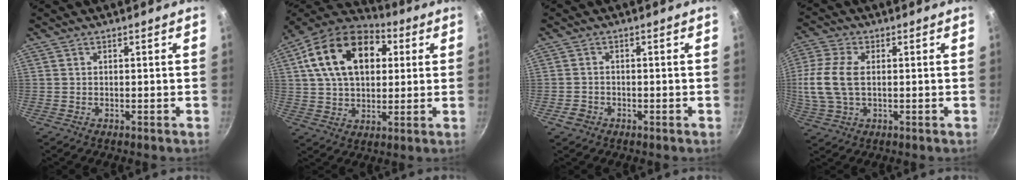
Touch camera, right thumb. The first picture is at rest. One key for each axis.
{"total": 21.0, "fx": 5.9, "fy": 13.8, "fz": 14.7, "tx": -0.233, "ty": 0.014, "tz": 0.087}
{"total": 2.4, "fx": -1.3, "fy": 1.9, "fz": 0.9, "tx": -0.017, "ty": 0.013, "tz": -0.021}
{"total": 11.3, "fx": 0.6, "fy": 6.7, "fz": 9.0, "tx": -0.198, "ty": 0.010, "tz": 0.005}